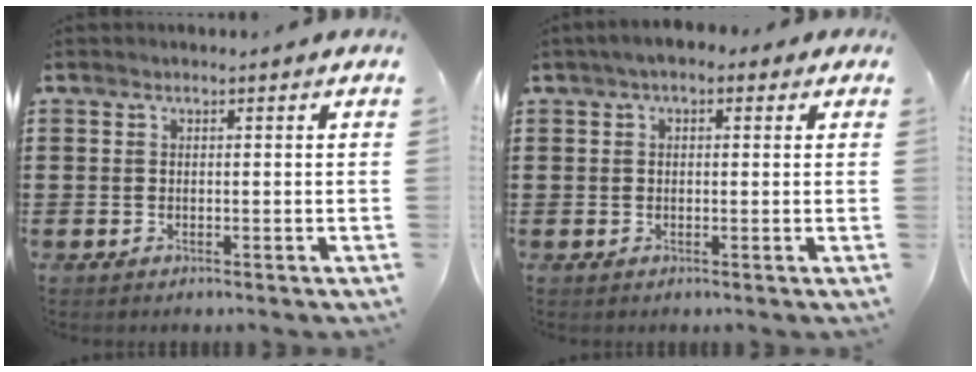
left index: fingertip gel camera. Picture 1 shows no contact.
{"total": 2.2, "force": [0.7, 1.3, 1.6], "torque": [-0.034, 0.009, 0.011]}